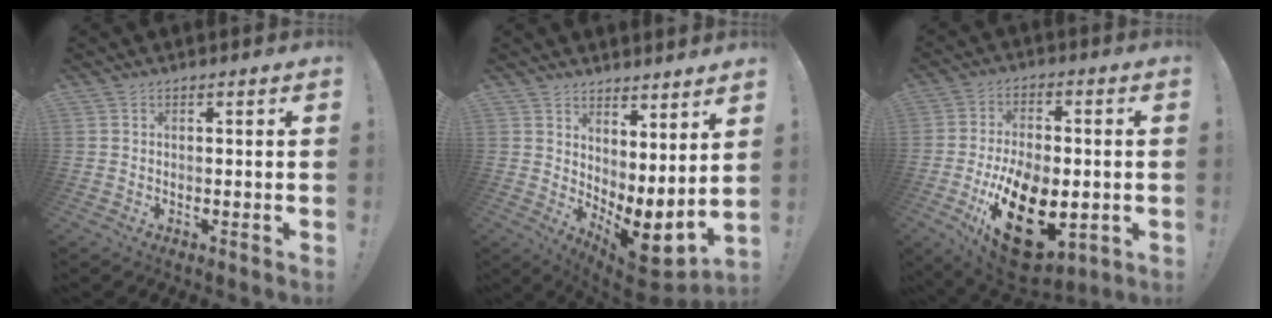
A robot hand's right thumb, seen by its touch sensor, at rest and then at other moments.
{"total": 6.9, "force": [-0.4, 2.7, 6.4], "torque": [-0.061, -0.031, 0.003]}
{"total": 22.3, "force": [-6.8, 13.0, 16.8], "torque": [-0.277, 0.031, -0.096]}